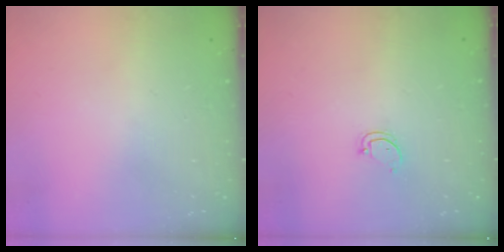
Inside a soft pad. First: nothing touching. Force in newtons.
{"total": 2.6, "press": 2.6, "slide": 0.3}